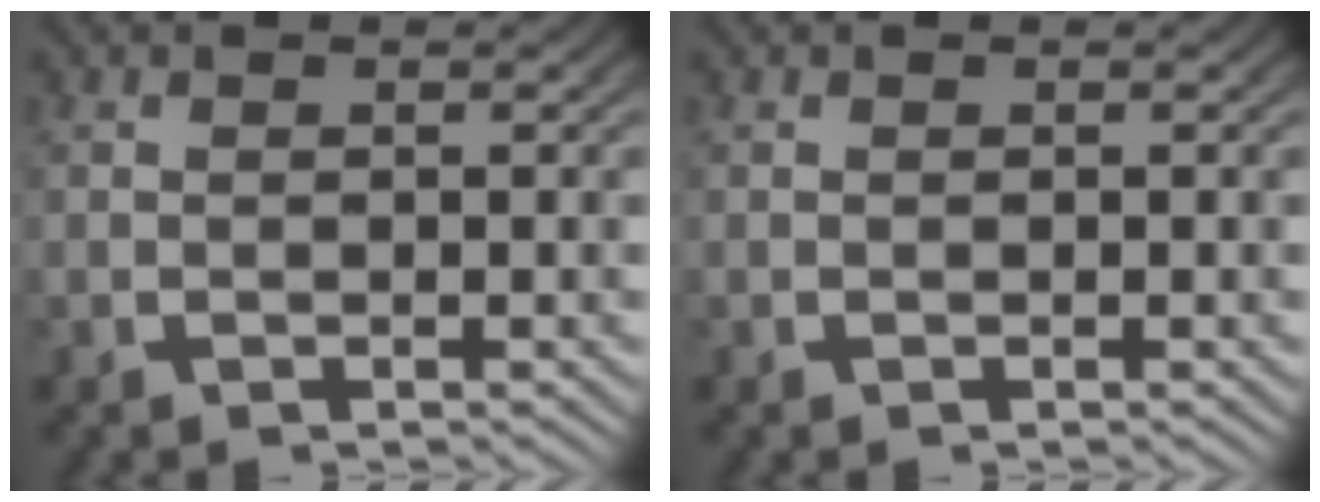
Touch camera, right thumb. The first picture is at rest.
{"total": 0.0}